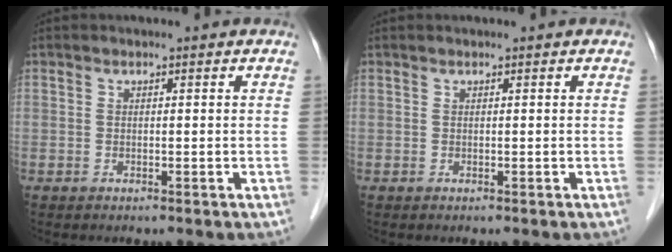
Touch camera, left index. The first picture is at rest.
{"total": 0.0}